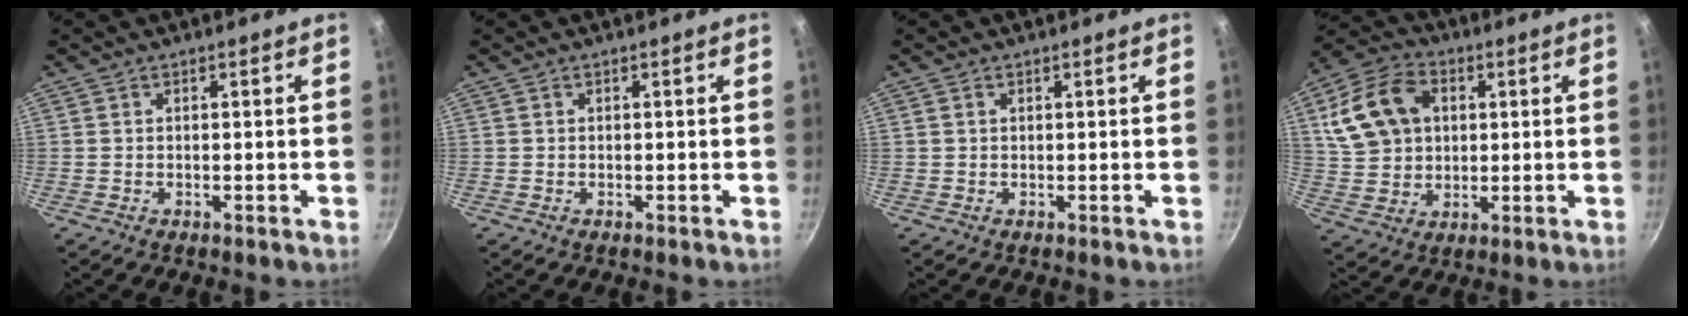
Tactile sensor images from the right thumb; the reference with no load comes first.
{"total": 0.0}
{"total": 0.5, "force": [0.2, 0.4, 0.3], "torque": [-0.005, 0.002, 0.003]}
{"total": 14.9, "force": [3.8, 11.1, 9.1], "torque": [-0.158, 0.013, 0.070]}